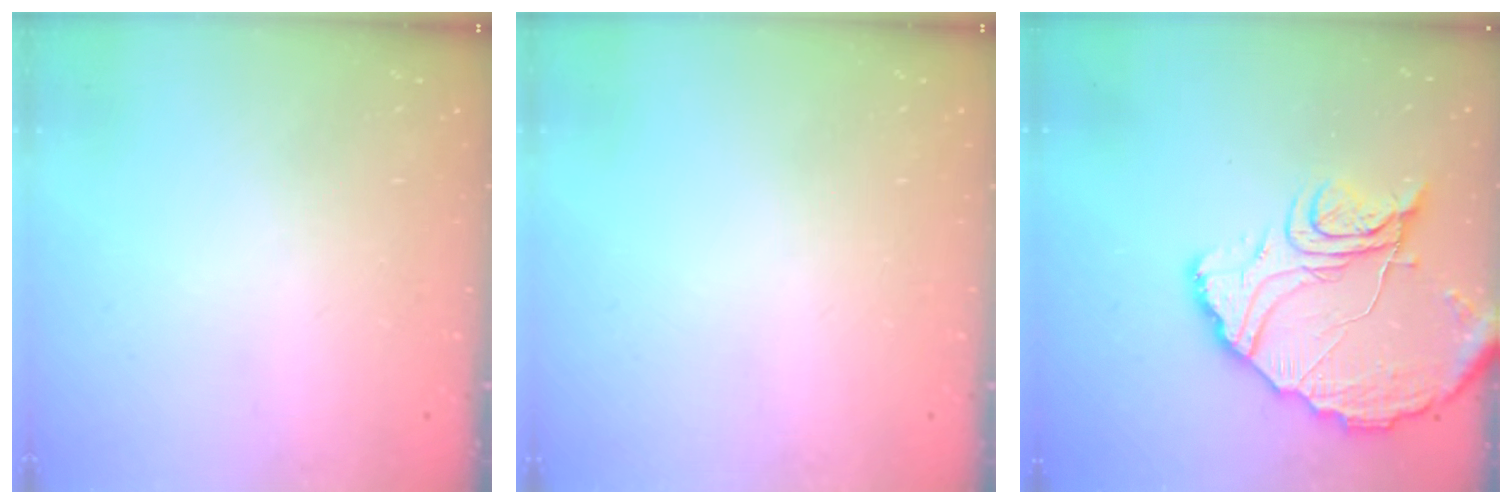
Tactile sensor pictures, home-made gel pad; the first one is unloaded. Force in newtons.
{"total": 0.0}
{"total": 15.8, "press": 15.7, "slide": 1.4}